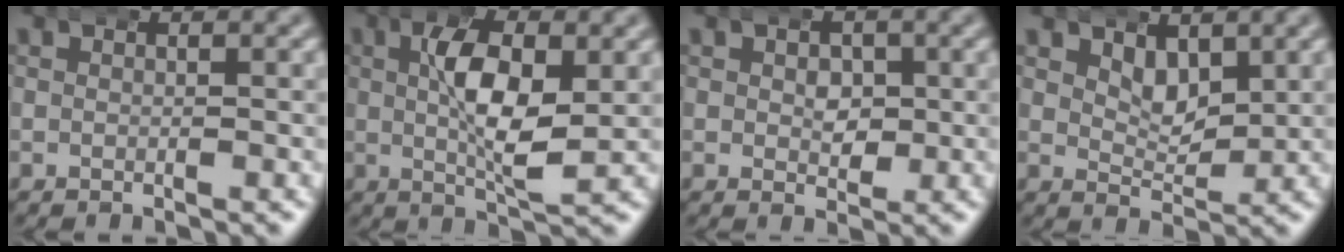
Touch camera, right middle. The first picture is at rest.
{"total": 5.7, "force": [0.9, 1.9, 5.3], "torque": [-0.092, -0.010, 0.017]}
{"total": 2.1, "force": [0.3, 1.7, 1.1], "torque": [-0.017, -0.014, 0.009]}
{"total": 2.9, "force": [1.9, 1.4, 1.6], "torque": [-0.024, -0.015, 0.035]}